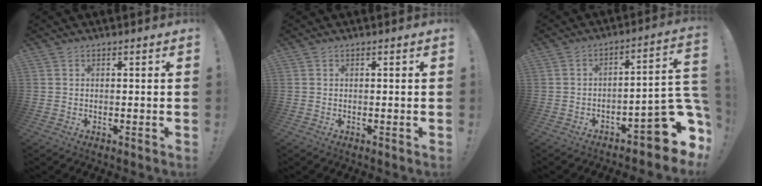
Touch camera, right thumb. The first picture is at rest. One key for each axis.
{"total": 0.0}
{"total": 14.1, "fx": -6.6, "fy": 4.9, "fz": 11.4, "tx": -0.117, "ty": 0.031, "tz": -0.101}